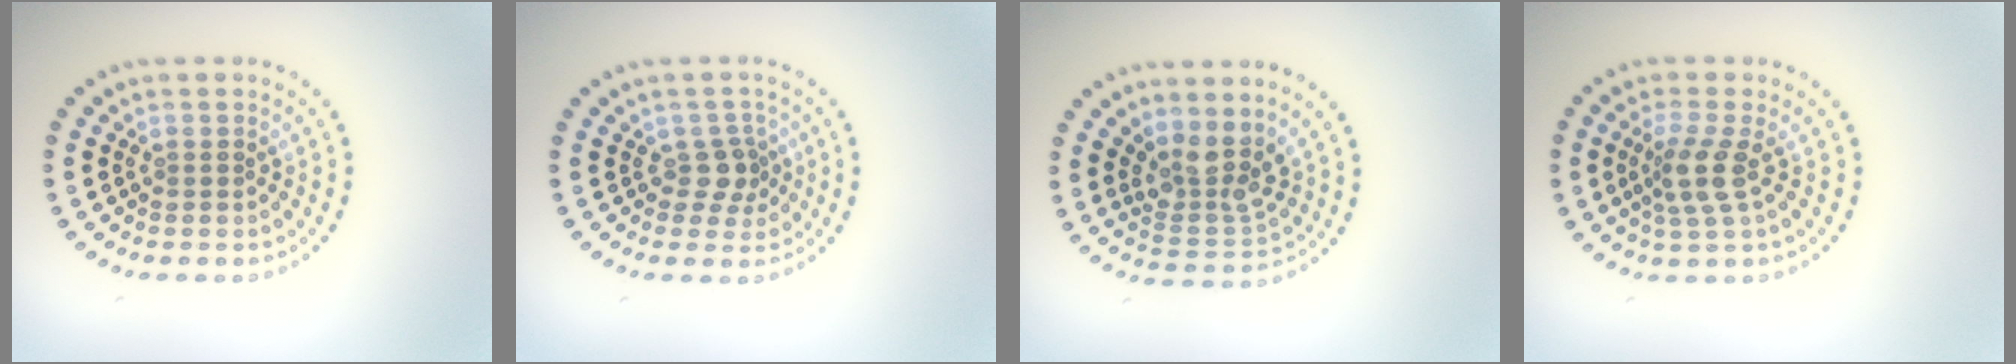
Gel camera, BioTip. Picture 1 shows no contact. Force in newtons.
{"total": 2.0, "press": 1.6, "slide": 1.2}
{"total": 3.5, "press": 2.8, "slide": 2.2}
{"total": 3.0, "press": 2.3, "slide": 1.9}